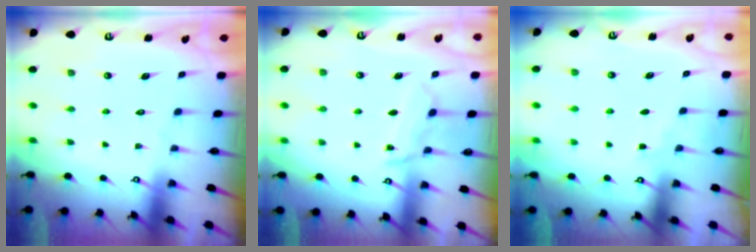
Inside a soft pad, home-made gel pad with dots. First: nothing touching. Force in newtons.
{"total": 7.8, "press": 7.7, "slide": 0.9}
{"total": 2.1, "press": 2.1, "slide": 0.4}